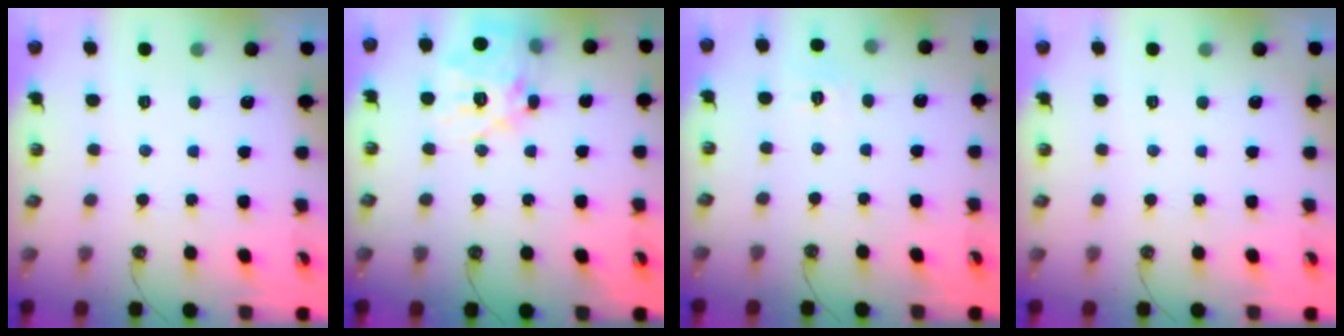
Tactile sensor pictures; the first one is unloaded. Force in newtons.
{"total": 16.3, "press": 16.3, "slide": 1.6}
{"total": 6.2, "press": 6.2, "slide": 0.7}
{"total": 0.0}